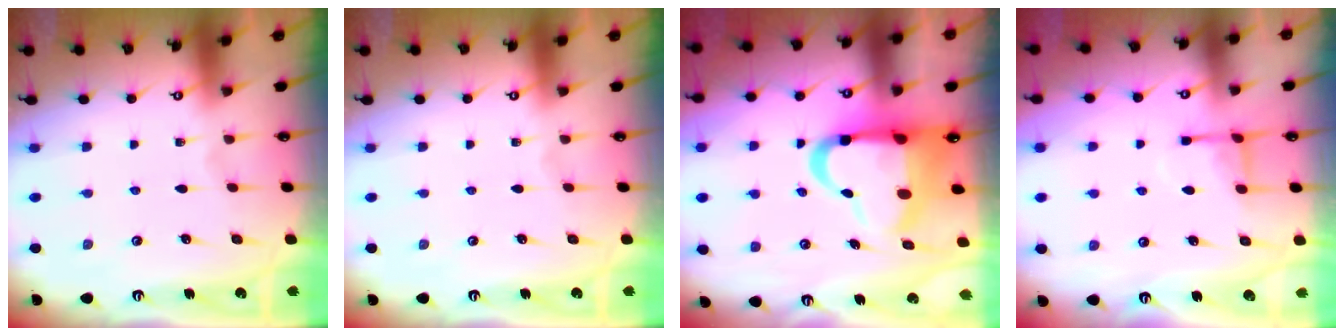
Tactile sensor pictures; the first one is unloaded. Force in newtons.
{"total": 0.0}
{"total": 14.3, "press": 14.0, "slide": 3.0}
{"total": 6.5, "press": 6.4, "slide": 0.9}